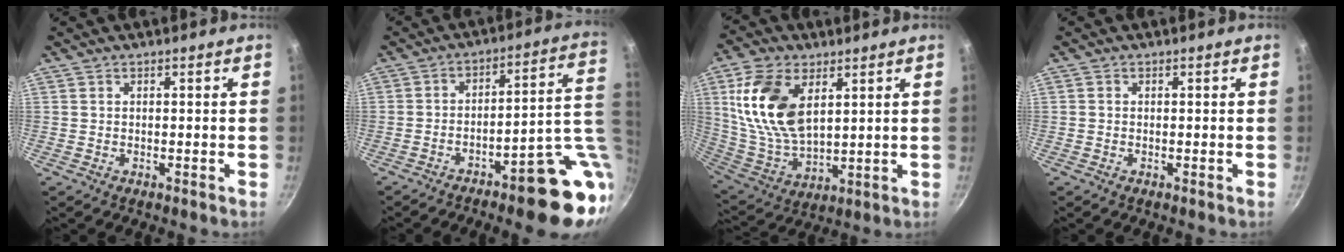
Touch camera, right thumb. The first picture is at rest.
{"total": 18.6, "force": [-5.1, 6.3, 16.7], "torque": [-0.175, 0.022, -0.060]}
{"total": 16.8, "force": [5.5, 9.6, 12.6], "torque": [-0.233, -0.021, 0.120]}
{"total": 0.0}